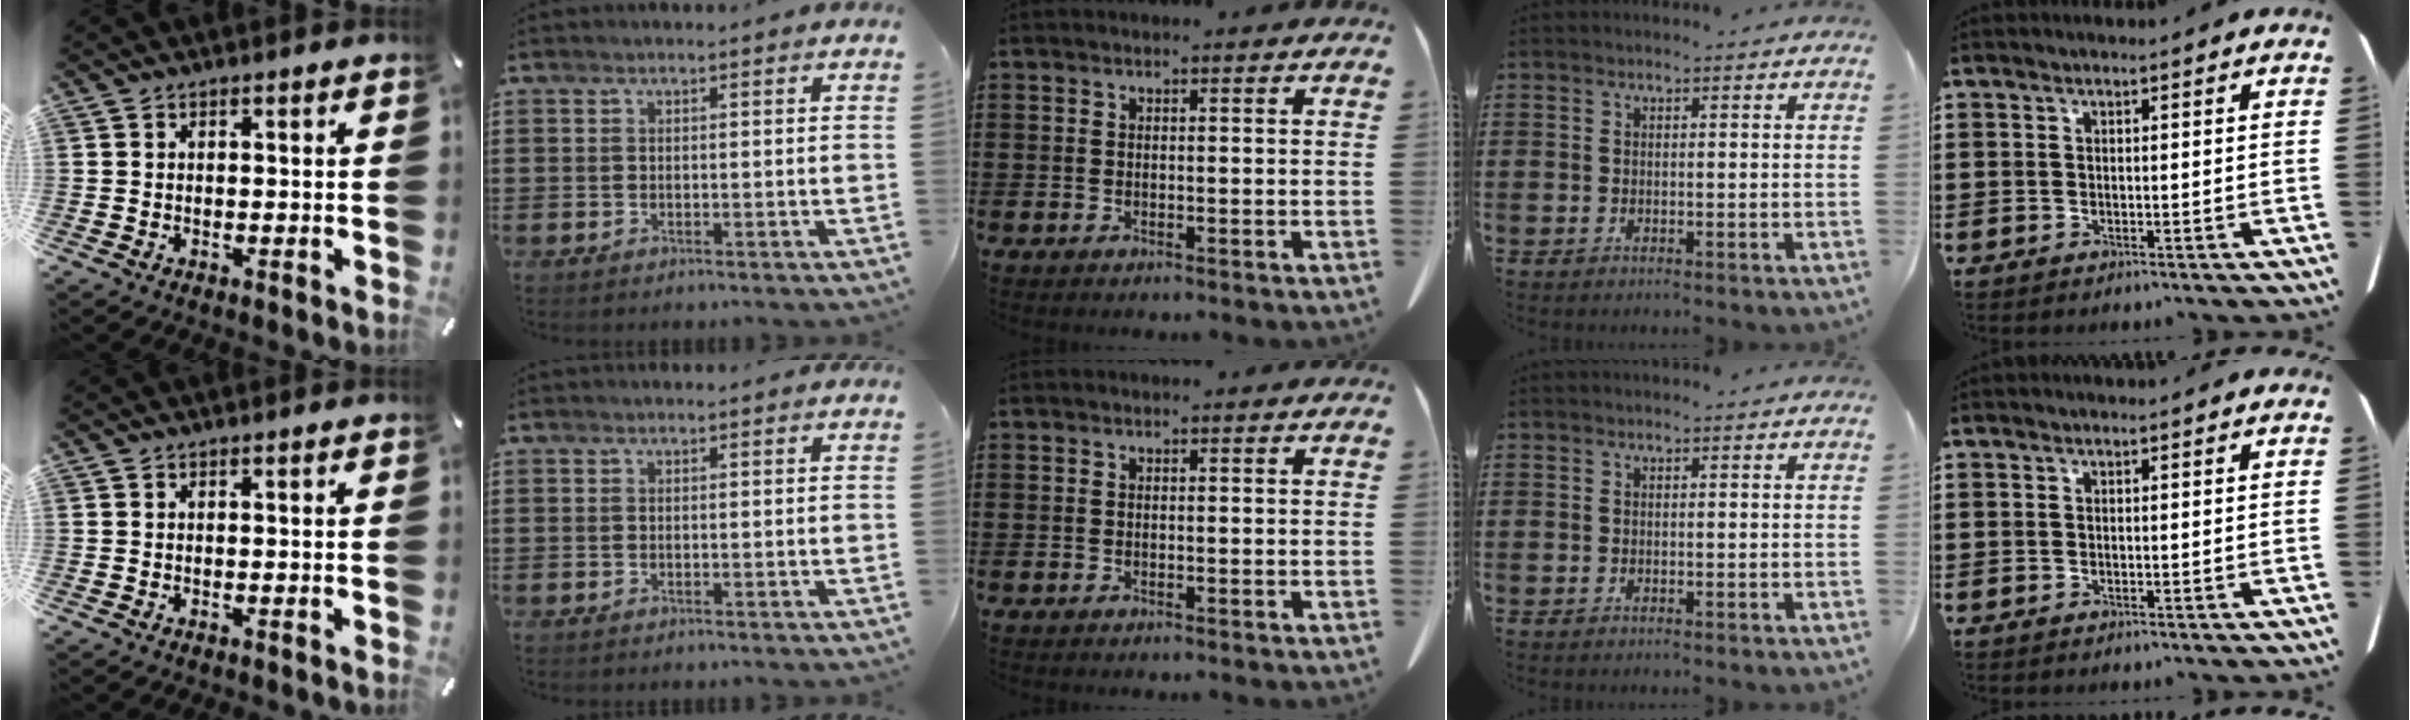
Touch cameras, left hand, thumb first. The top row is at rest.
{}